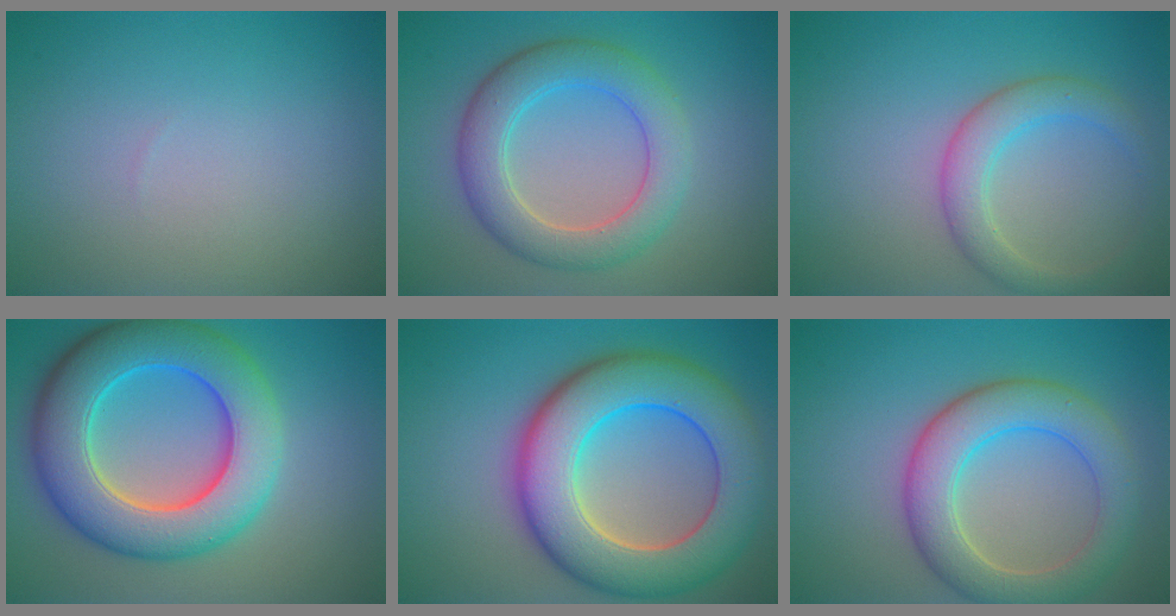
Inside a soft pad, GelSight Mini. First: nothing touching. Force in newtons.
{"total": 5.8, "press": 5.8, "slide": 0.1}
{"total": 3.5, "press": 3.4, "slide": 0.3}
{"total": 10.7, "press": 10.7, "slide": 0.5}
{"total": 11.4, "press": 11.4, "slide": 0.5}
{"total": 6.5, "press": 6.5, "slide": 0.7}